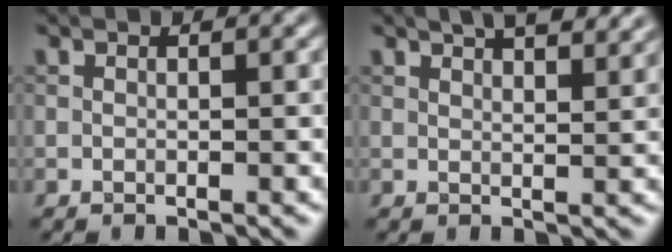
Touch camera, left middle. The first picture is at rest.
{"total": 5.5, "force": [4.0, 1.9, 3.3], "torque": [-0.025, 0.022, 0.036]}